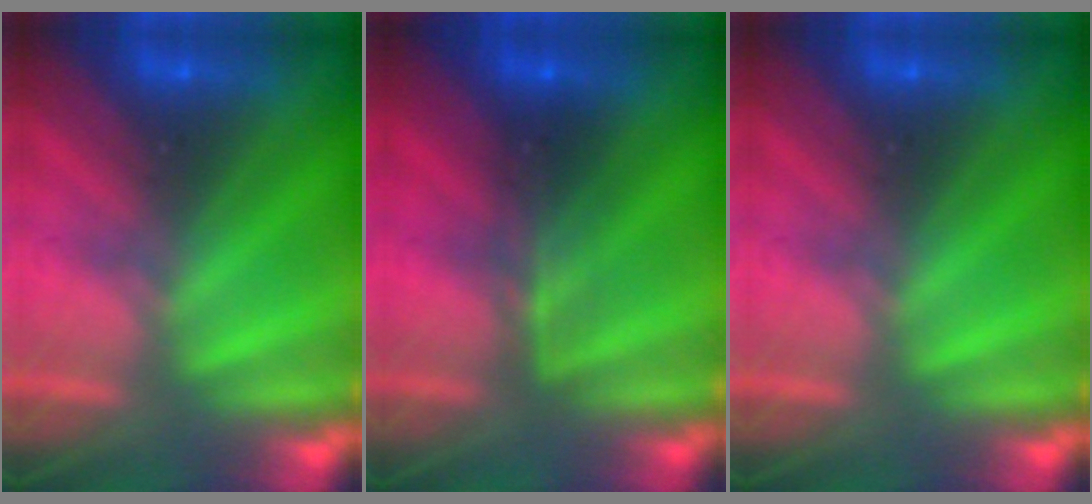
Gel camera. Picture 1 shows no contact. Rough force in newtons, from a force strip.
{"total": 2.4}
{"total": 0.0}